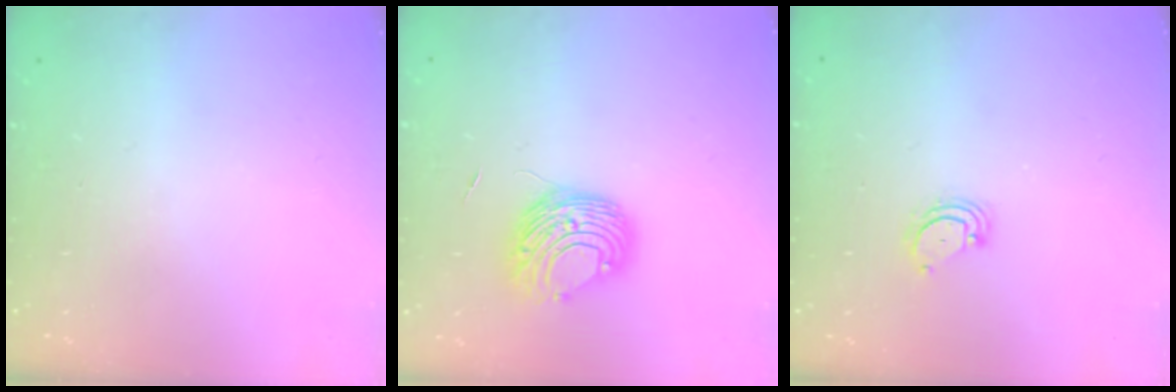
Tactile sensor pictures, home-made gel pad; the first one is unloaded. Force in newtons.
{"total": 9.2, "press": 9.2, "slide": 0.5}
{"total": 2.3, "press": 2.3, "slide": 0.2}